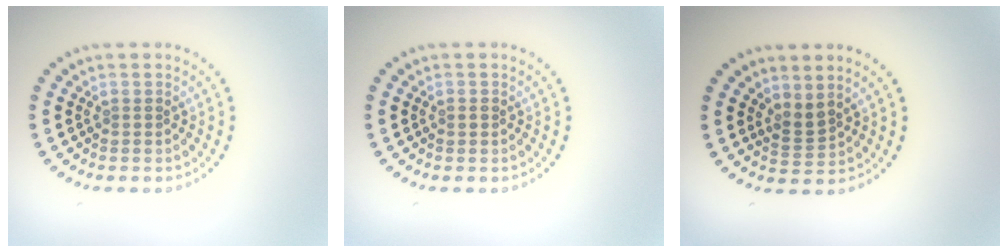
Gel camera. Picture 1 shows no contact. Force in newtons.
{"total": 0.7, "press": 0.7, "slide": 0.1}
{"total": 1.8, "press": 1.3, "slide": 1.2}